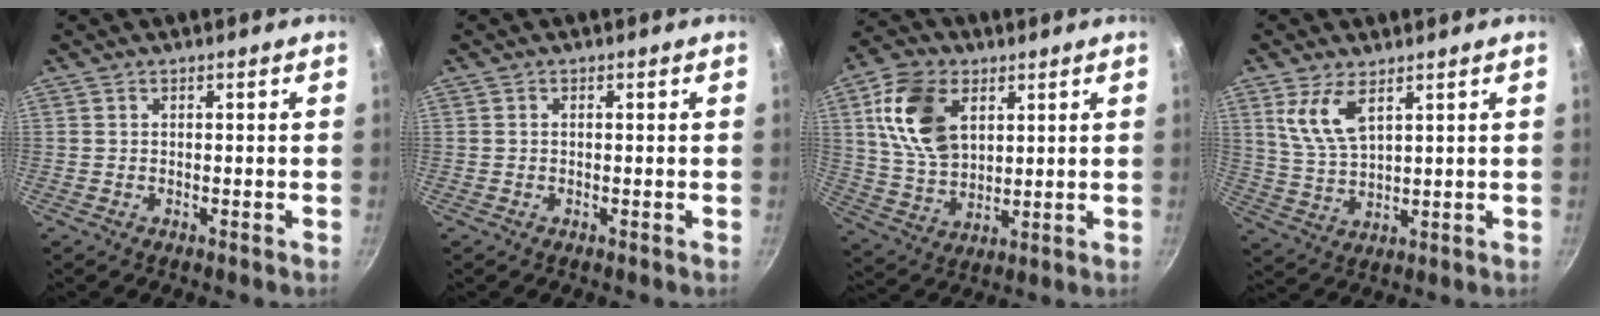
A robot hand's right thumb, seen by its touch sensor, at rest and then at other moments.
{"total": 0.0}
{"total": 15.0, "force": [5.0, 9.7, 10.2], "torque": [-0.171, -0.014, 0.100]}
{"total": 7.9, "force": [4.1, 3.4, 5.8], "torque": [-0.111, -0.028, 0.089]}